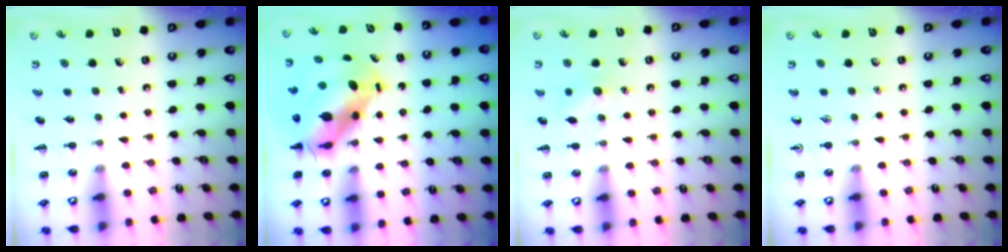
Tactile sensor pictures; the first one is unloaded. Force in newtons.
{"total": 8.2, "press": 8.0, "slide": 1.9}
{"total": 7.0, "press": 6.8, "slide": 1.8}
{"total": 0.0}